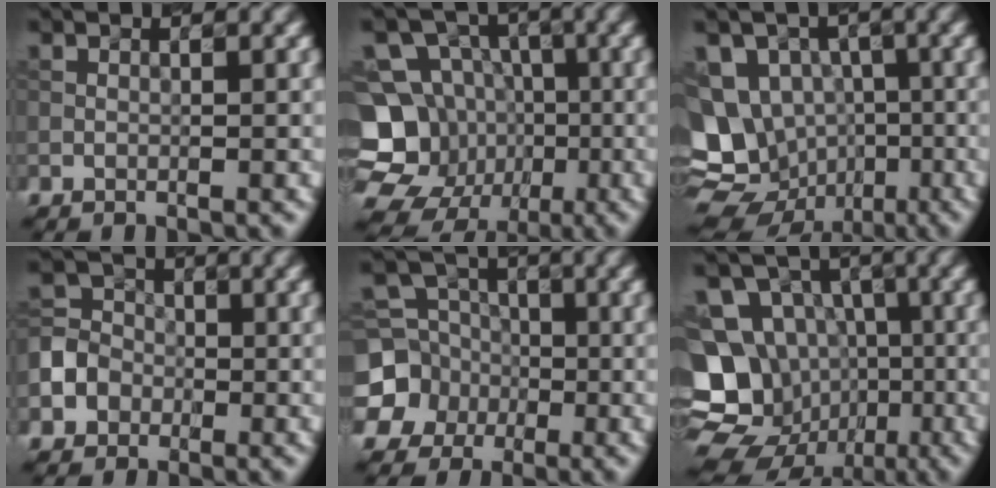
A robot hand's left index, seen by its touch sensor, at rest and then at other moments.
{"total": 16.2, "force": [-4.3, 14.9, 4.6], "torque": [-0.128, -0.007, -0.081]}
{"total": 13.9, "force": [-4.5, 12.1, 5.1], "torque": [-0.100, -0.008, -0.079]}
{"total": 5.0, "force": [-2.1, 4.4, 1.1], "torque": [-0.006, 0.000, -0.050]}
{"total": 7.5, "force": [-1.9, 7.0, 2.1], "torque": [-0.048, -0.001, -0.059]}
{"total": 14.7, "force": [-4.7, 13.1, 4.9], "torque": [-0.117, -0.011, -0.078]}